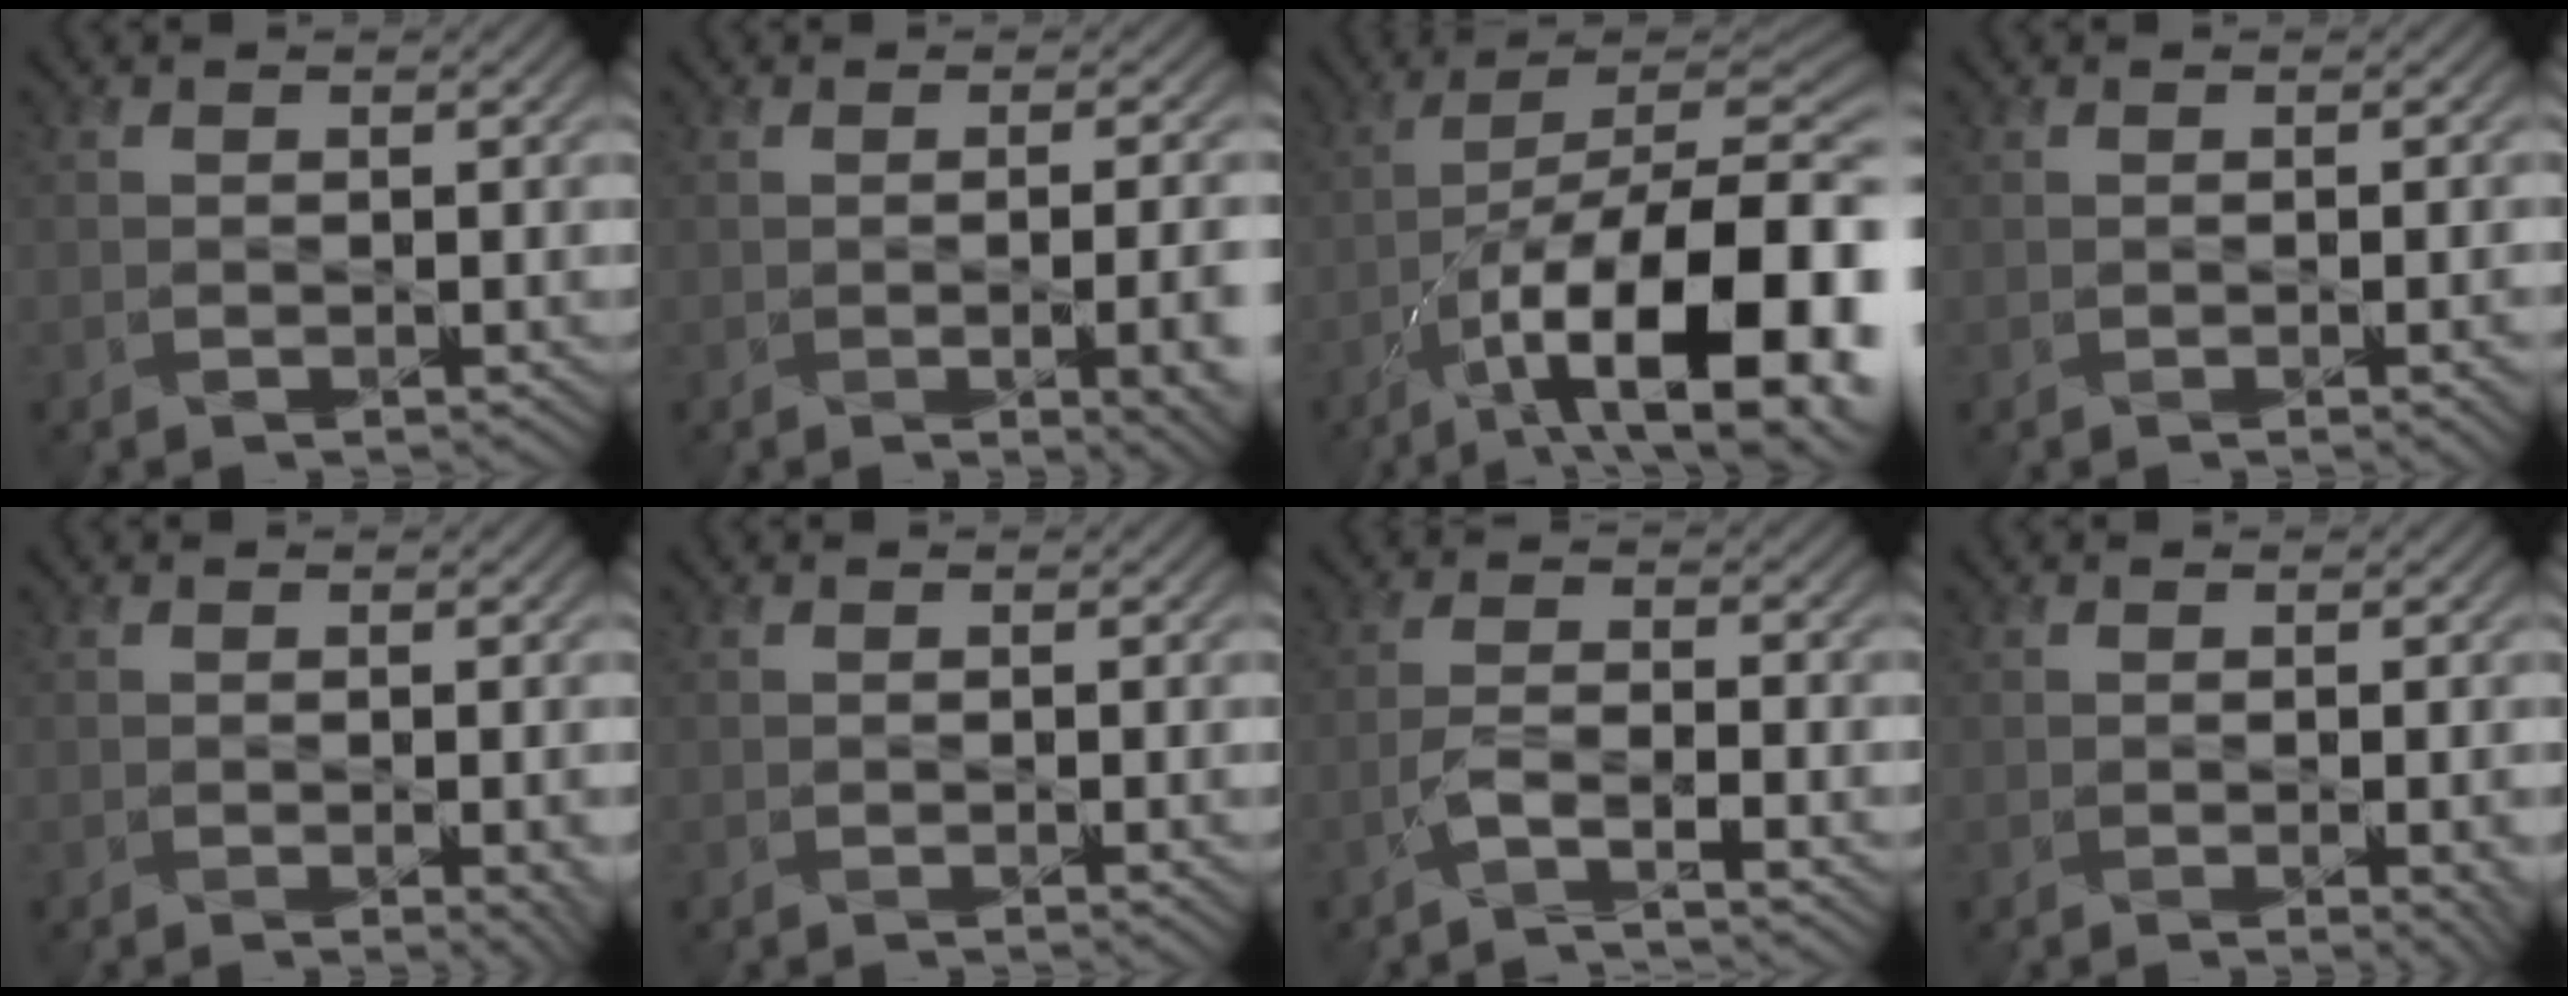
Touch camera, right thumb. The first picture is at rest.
{"total": 8.2, "force": [-1.9, 3.4, 7.2], "torque": [-0.065, -0.013, -0.014]}
{"total": 17.5, "force": [-7.1, 7.0, 14.4], "torque": [-0.208, -0.017, -0.109]}
{"total": 2.7, "force": [-0.5, 1.0, 2.5], "torque": [-0.024, -0.004, 0.001]}
{"total": 3.1, "force": [-0.9, 1.1, 2.8], "torque": [-0.030, -0.007, 0.001]}
{"total": 0.7, "force": [0.1, 0.2, 0.7], "torque": [-0.009, 0.000, 0.003]}
{"total": 3.2, "force": [-2.4, 0.5, 2.1], "torque": [-0.047, 0.002, -0.057]}
{"total": 3.0, "force": [-0.7, 1.0, 2.8], "torque": [-0.030, -0.007, 0.002]}